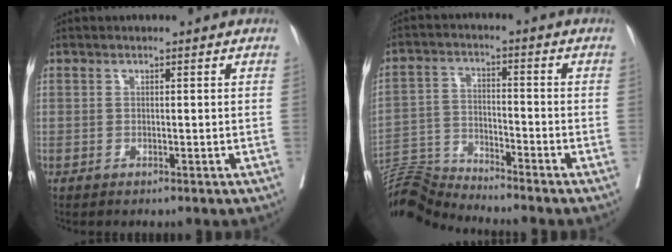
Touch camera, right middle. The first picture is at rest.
{"total": 7.1, "force": [-6.9, -1.5, -0.7], "torque": [0.006, 0.001, -0.133]}